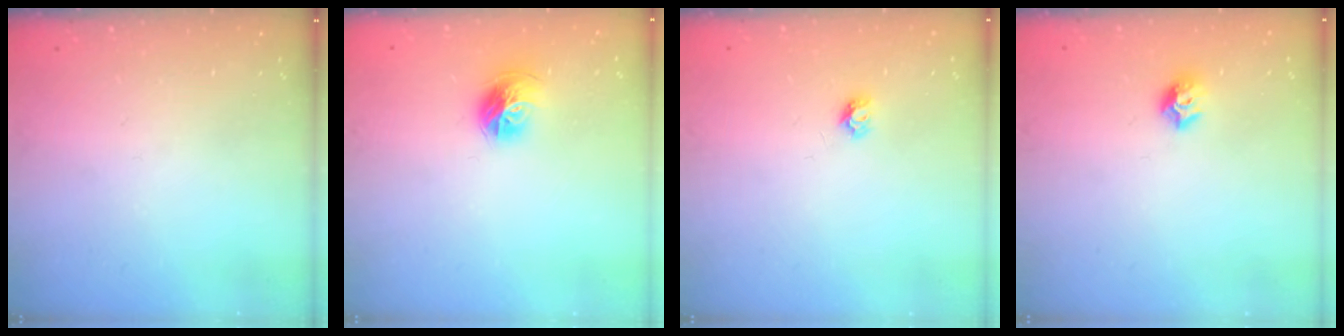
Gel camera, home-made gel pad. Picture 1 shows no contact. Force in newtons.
{"total": 10.0, "press": 9.9, "slide": 1.2}
{"total": 4.2, "press": 4.2, "slide": 0.4}
{"total": 8.2, "press": 8.1, "slide": 1.0}